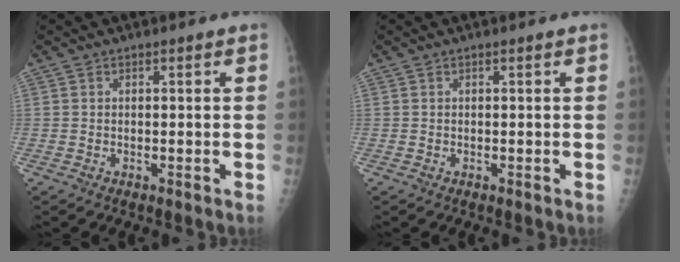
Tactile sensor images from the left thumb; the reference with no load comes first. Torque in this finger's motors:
{"motor_torque": [-0.12, 0.12, 0.00, 0.00, 0.00]}